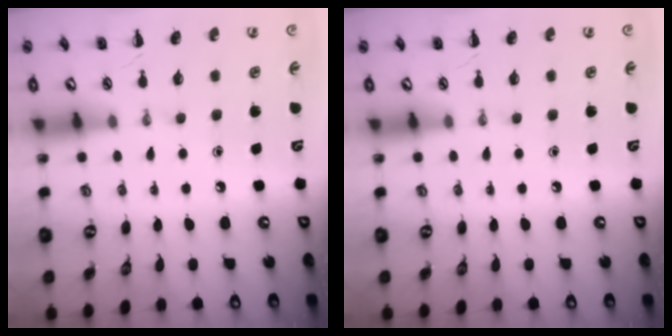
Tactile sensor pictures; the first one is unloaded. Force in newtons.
{"total": 0.0}